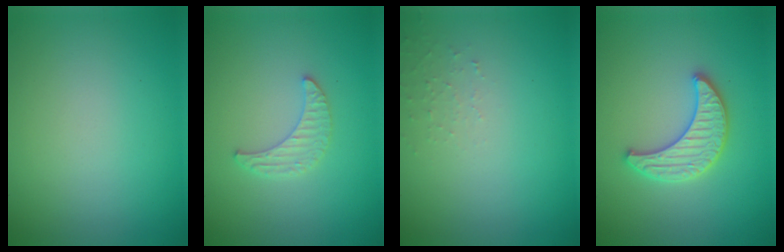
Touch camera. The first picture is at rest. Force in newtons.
{"total": 2.0, "press": 1.9, "slide": 0.5}
{"total": 1.1, "press": 1.0, "slide": 0.2}
{"total": 3.4, "press": 3.3, "slide": 0.4}